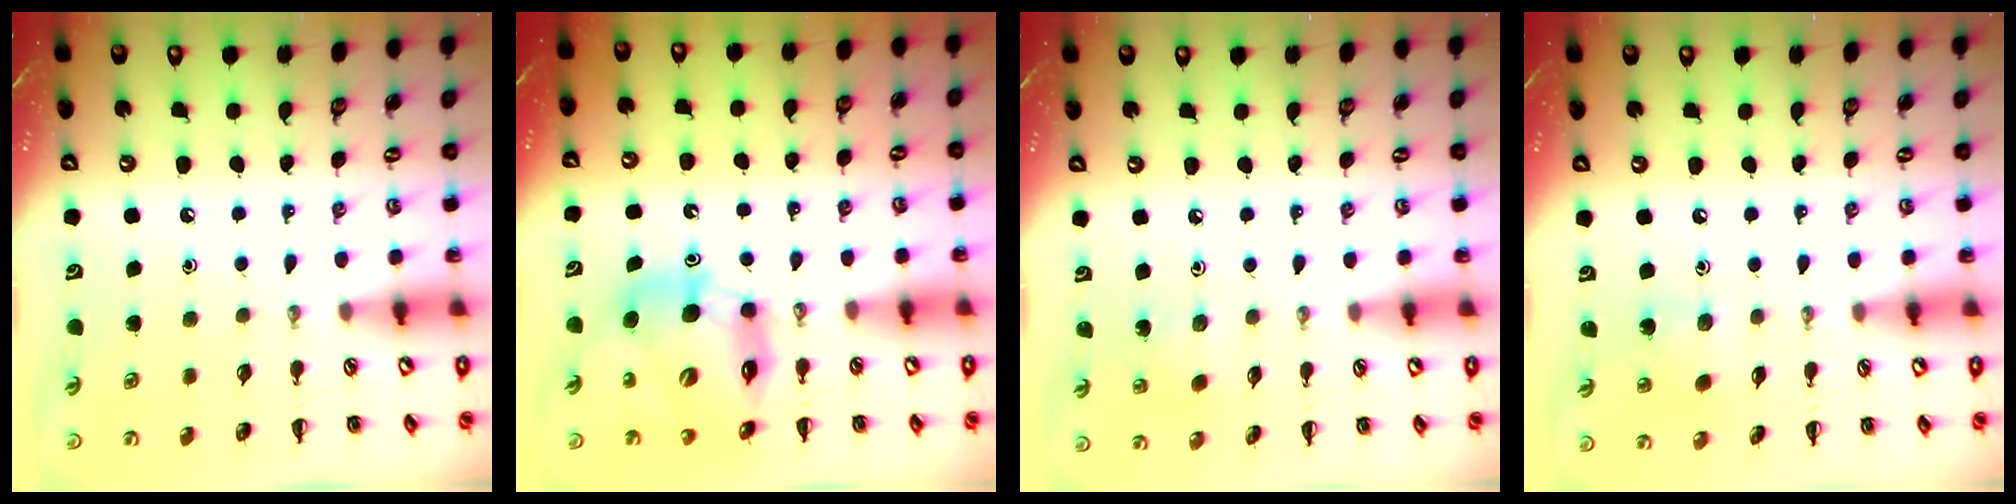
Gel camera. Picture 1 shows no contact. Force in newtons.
{"total": 13.7, "press": 13.1, "slide": 3.8}
{"total": 2.1, "press": 2.1, "slide": 0.5}
{"total": 5.2, "press": 5.1, "slide": 0.9}